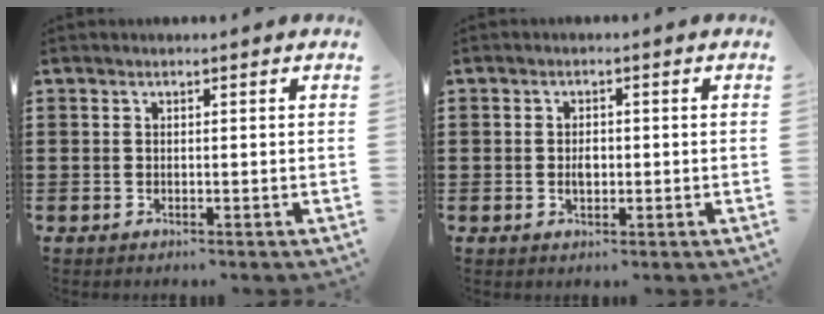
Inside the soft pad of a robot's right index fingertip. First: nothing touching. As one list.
[{"total": 2.0, "force": [-0.2, 1.2, 1.6], "torque": [-0.032, 0.005, -0.005]}]